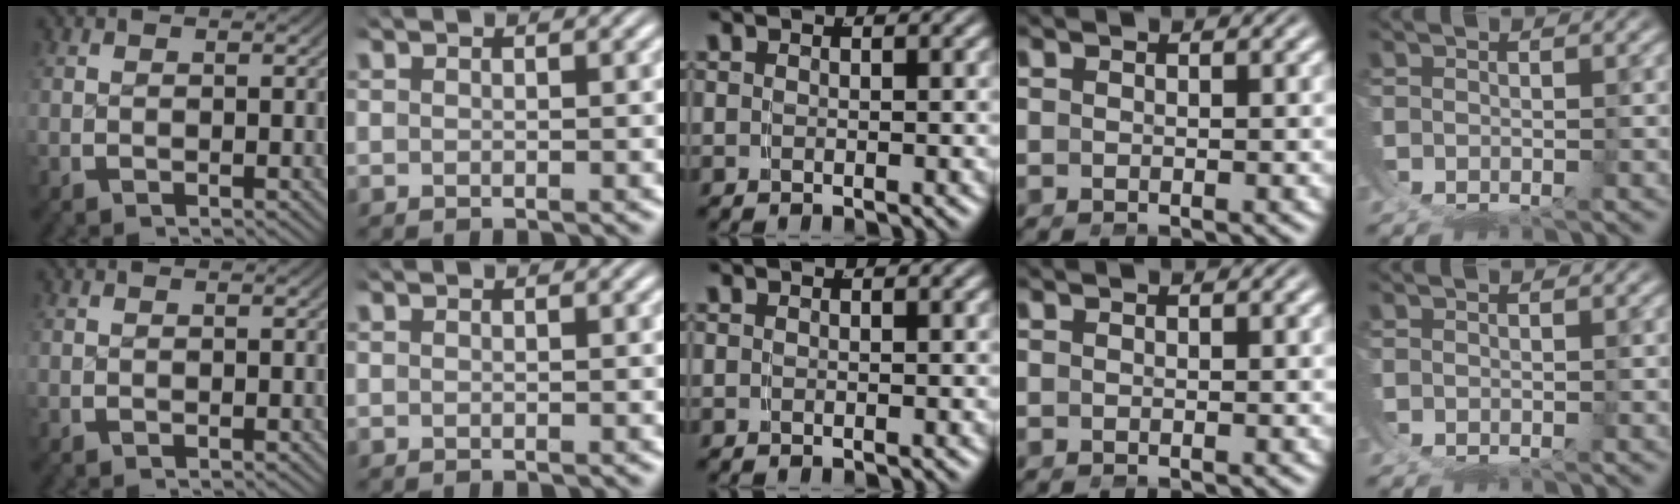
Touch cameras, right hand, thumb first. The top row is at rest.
{}